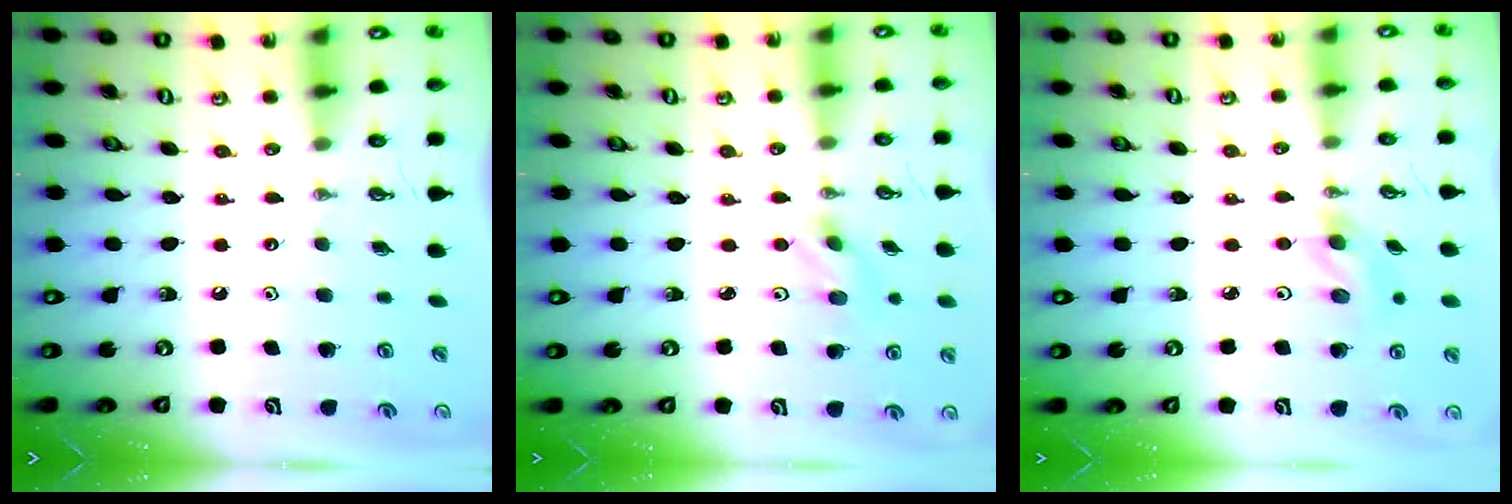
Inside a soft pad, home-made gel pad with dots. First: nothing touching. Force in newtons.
{"total": 2.9, "press": 2.8, "slide": 0.7}
{"total": 5.4, "press": 5.0, "slide": 2.0}